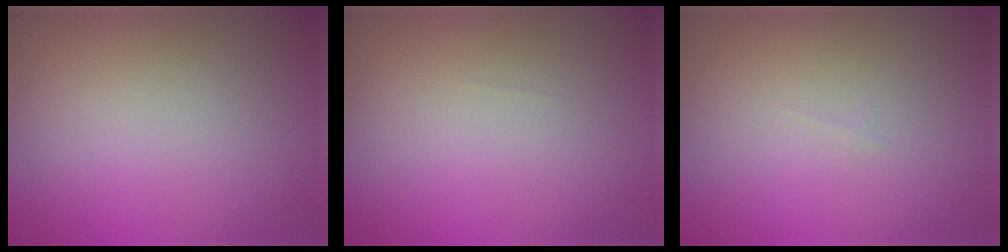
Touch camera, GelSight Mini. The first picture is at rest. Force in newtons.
{"total": 0.0}
{"total": 0.0}